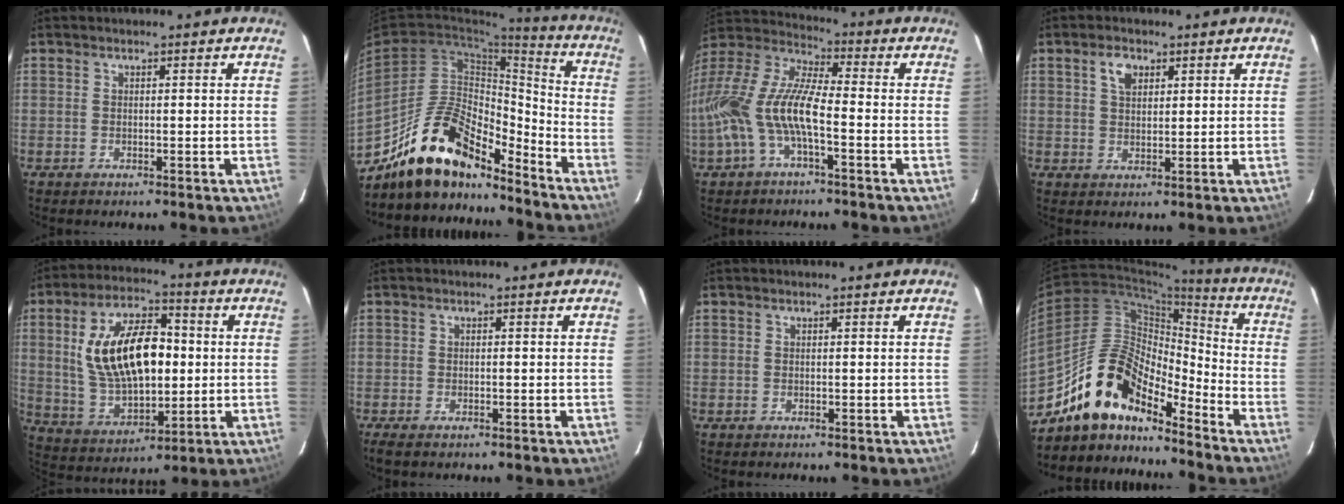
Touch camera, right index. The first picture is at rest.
{"total": 17.8, "force": [-14.4, 6.3, 8.4], "torque": [-0.161, 0.028, -0.249]}
{"total": 16.5, "force": [-4.8, 5.4, 14.9], "torque": [-0.307, -0.003, -0.103]}
{"total": 3.8, "force": [1.8, 2.3, 2.3], "torque": [-0.041, 0.010, 0.033]}
{"total": 18.8, "force": [2.0, 9.7, 16.0], "torque": [-0.303, 0.015, 0.052]}
{"total": 2.5, "force": [-1.8, 0.8, 1.5], "torque": [-0.034, -0.008, -0.031]}
{"total": 0.0}
{"total": 14.7, "force": [-12.3, 5.3, 6.2], "torque": [-0.115, 0.029, -0.230]}